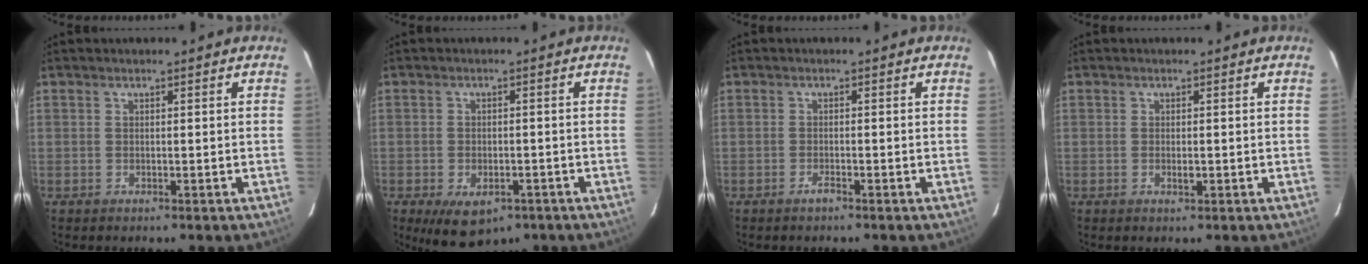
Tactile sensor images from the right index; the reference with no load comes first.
{"total": 7.4, "force": [-4.5, 4.0, 4.3], "torque": [-0.072, -0.007, -0.060]}
{"total": 1.0, "force": [-0.8, 0.0, 0.5], "torque": [-0.013, 0.000, -0.014]}
{"total": 1.1, "force": [-0.2, 0.3, 1.0], "torque": [-0.019, -0.002, -0.003]}